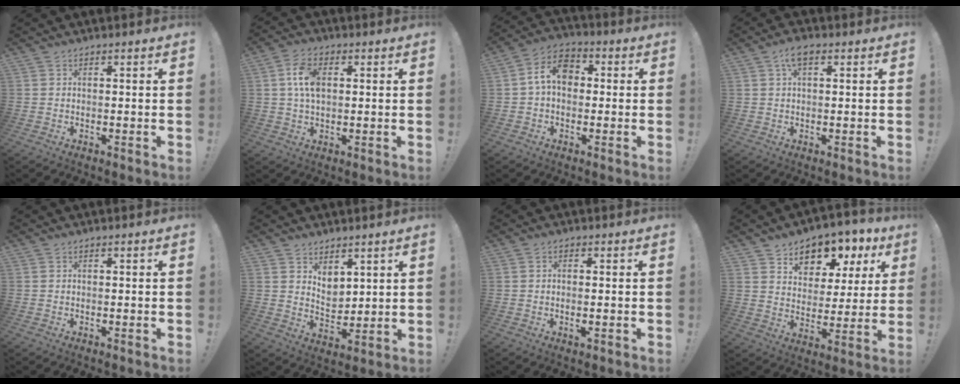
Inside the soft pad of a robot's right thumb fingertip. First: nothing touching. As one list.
[{"total": 8.2, "force": [1.4, 5.1, 6.3], "torque": [-0.122, 0.004, 0.025]}, {"total": 9.6, "force": [1.1, 6.4, 7.0], "torque": [-0.125, 0.018, 0.023]}, {"total": 4.2, "force": [1.6, 1.9, 3.3], "torque": [-0.062, 0.005, 0.028]}, {"total": 0.0}, {"total": 6.4, "force": [4.0, 4.6, 2.2], "torque": [-0.030, -0.035, 0.078]}, {"total": 1.8, "force": [-0.1, 0.7, 1.6], "torque": [-0.026, 0.001, -0.002]}, {"total": 9.1, "force": [6.4, 5.8, 3.0], "torque": [-0.039, -0.056, 0.113]}]